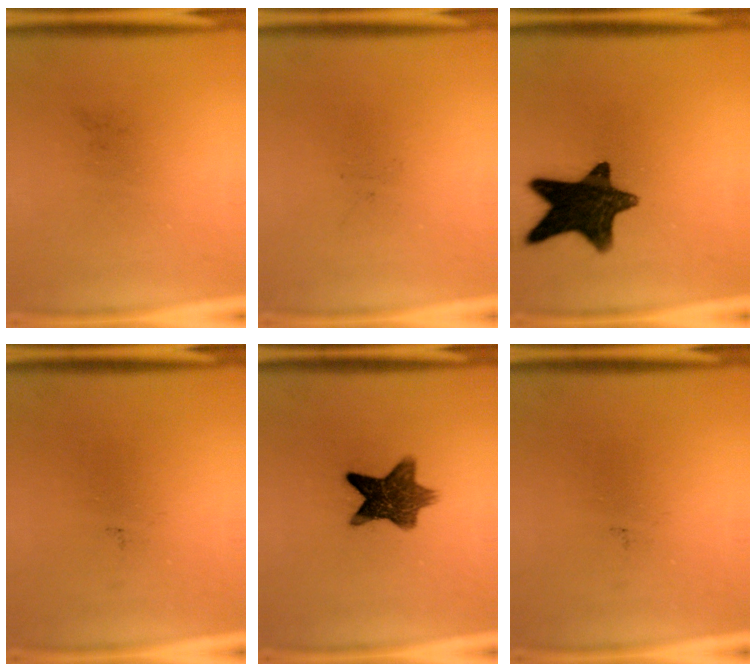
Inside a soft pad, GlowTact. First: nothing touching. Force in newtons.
{"total": 0.0}
{"total": 14.2}
{"total": 0.0}
{"total": 9.4}
{"total": 0.0}